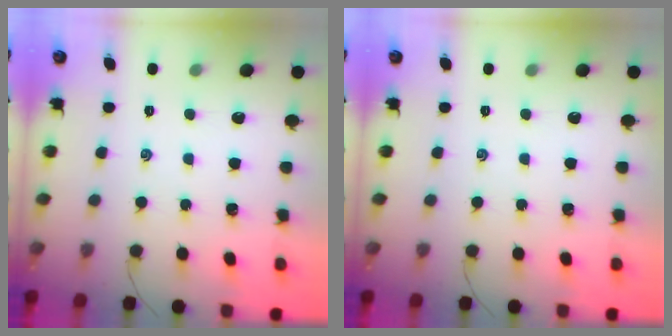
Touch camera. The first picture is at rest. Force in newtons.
{"total": 0.0}